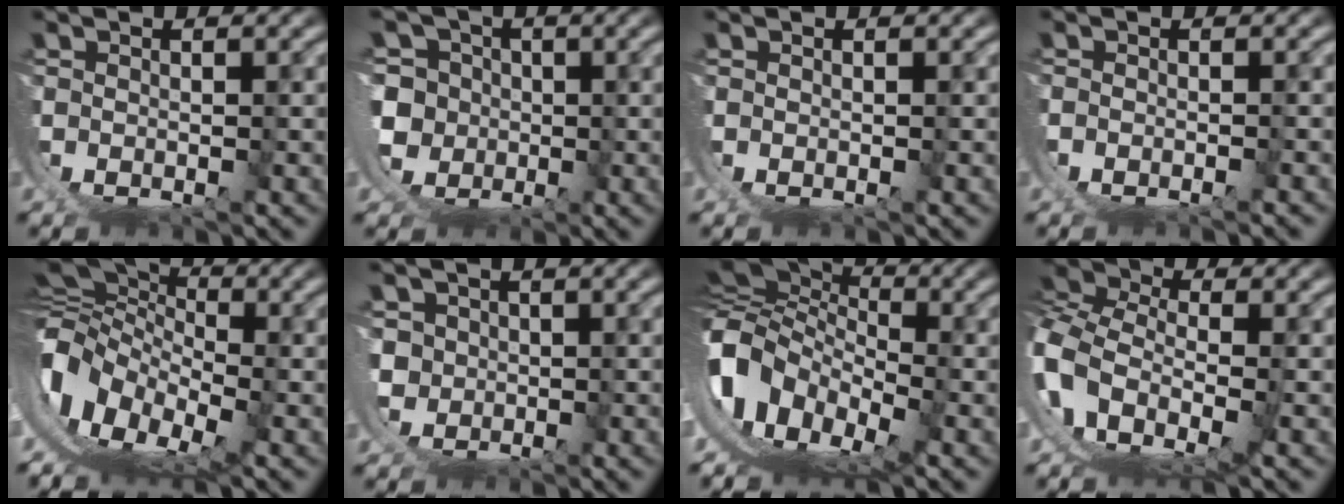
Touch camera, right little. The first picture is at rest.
{"total": 11.7, "force": [-0.7, 11.1, 3.8], "torque": [-0.124, -0.045, -0.011]}
{"total": 0.0}
{"total": 1.0, "force": [-0.9, 0.1, 0.3], "torque": [-0.001, 0.004, -0.017]}
{"total": 13.5, "force": [-1.1, 10.3, 8.7], "torque": [-0.197, -0.037, -0.016]}
{"total": 4.0, "force": [0.4, 3.7, 1.5], "torque": [-0.051, -0.021, 0.015]}
{"total": 14.3, "force": [-1.6, 11.2, 8.7], "torque": [-0.203, -0.044, -0.025]}
{"total": 9.9, "force": [-0.8, 7.5, 6.5], "torque": [-0.169, -0.035, -0.013]}